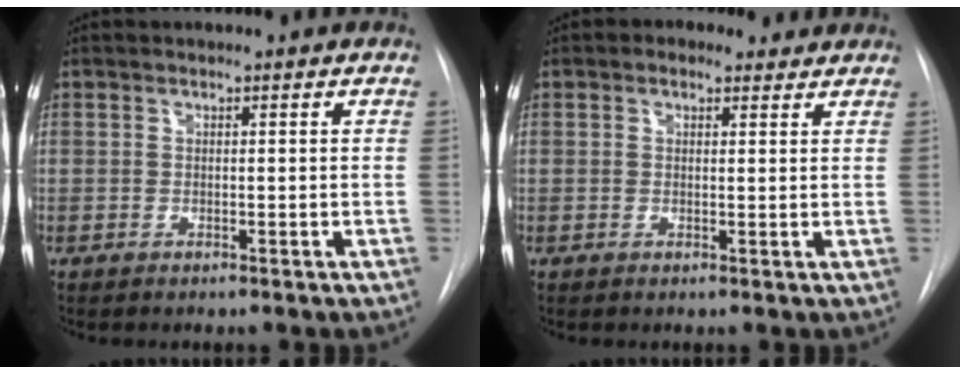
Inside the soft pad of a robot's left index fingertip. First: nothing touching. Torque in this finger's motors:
{"motor_torque": [0.67, -0.53, 0.20, 0.04]}